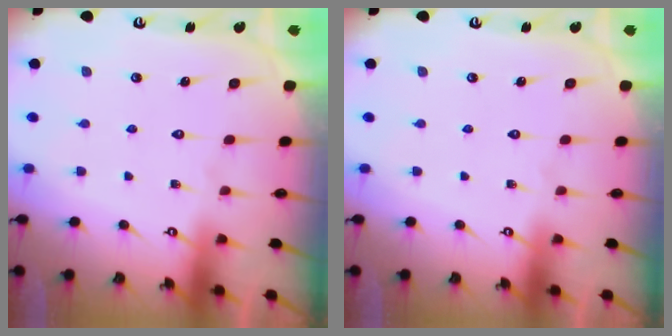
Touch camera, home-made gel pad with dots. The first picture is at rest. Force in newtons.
{"total": 0.0}